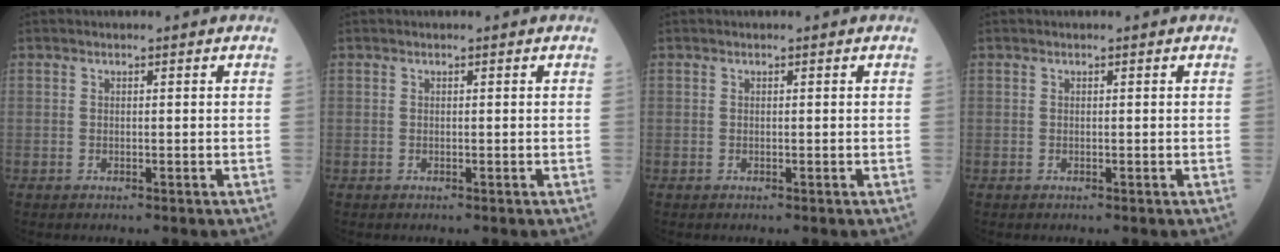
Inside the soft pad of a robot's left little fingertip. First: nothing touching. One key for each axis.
{"total": 0.0}
{"total": 0.0}
{"total": 0.0}